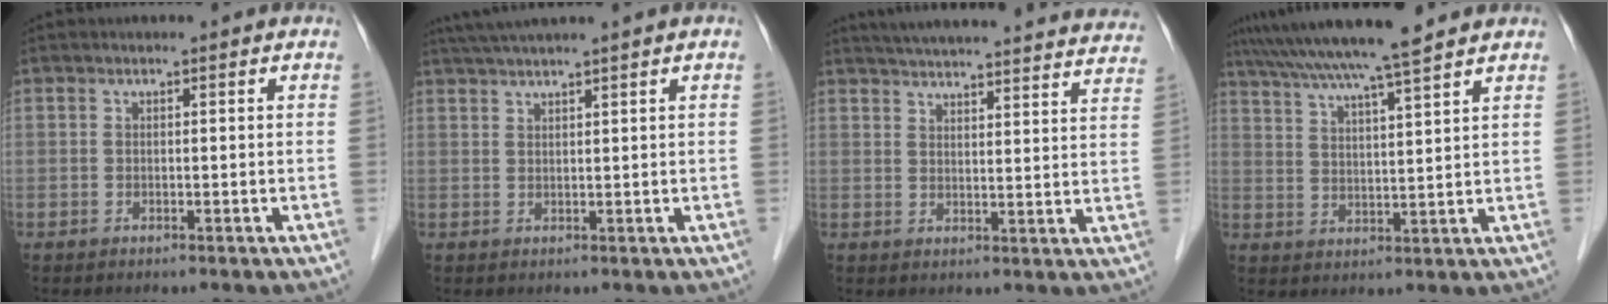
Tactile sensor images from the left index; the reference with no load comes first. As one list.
[{"total": 5.3, "force": [4.2, -1.1, 3.0], "torque": [-0.054, 0.030, 0.079]}, {"total": 29.9, "force": [28.1, 3.1, 9.9], "torque": [-0.159, -0.047, 0.337]}, {"total": 13.2, "force": [11.5, -0.8, 6.5], "torque": [-0.116, 0.024, 0.175]}]